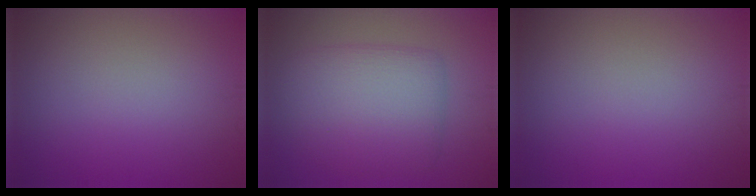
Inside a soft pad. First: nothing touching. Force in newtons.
{"total": 6.2, "press": 6.2, "slide": 0.2}
{"total": 0.0}